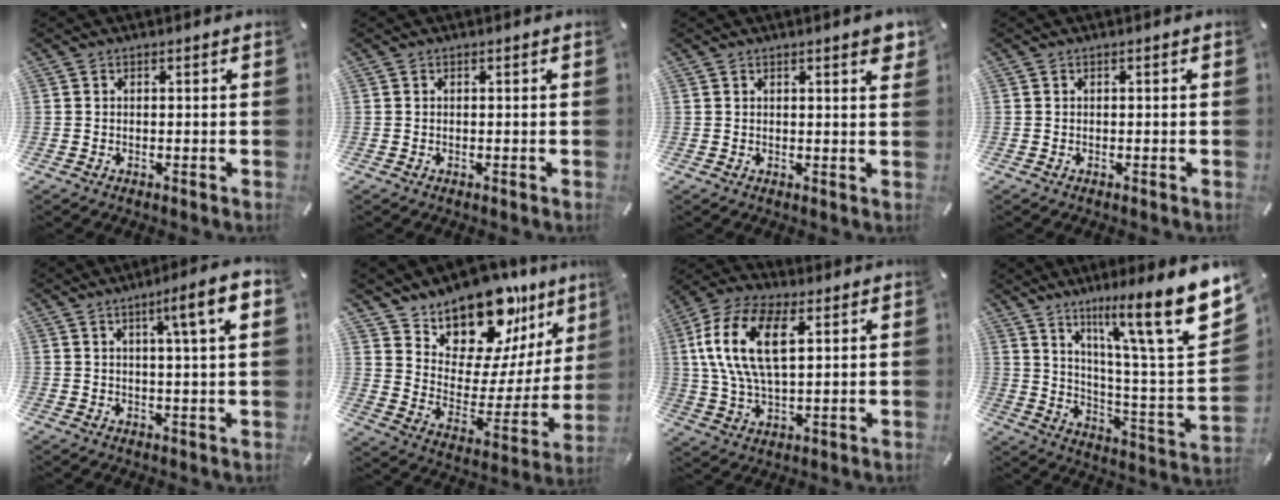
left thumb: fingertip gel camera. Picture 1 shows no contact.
{"total": 0.0}
{"total": 2.9, "force": [1.9, 0.4, 2.1], "torque": [-0.037, -0.003, 0.031]}
{"total": 0.0}
{"total": 9.3, "force": [3.6, 0.7, 8.5], "torque": [-0.135, -0.005, 0.051]}
{"total": 17.3, "force": [15.4, 6.9, 3.8], "torque": [-0.064, -0.156, 0.267]}
{"total": 15.3, "force": [4.8, 7.7, 12.2], "torque": [-0.291, -0.002, 0.079]}
{"total": 18.0, "force": [11.7, 2.3, 13.5], "torque": [-0.206, -0.097, 0.173]}